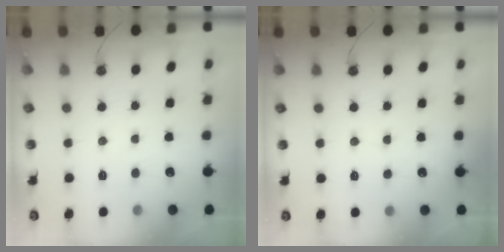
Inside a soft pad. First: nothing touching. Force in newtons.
{"total": 2.0, "press": 2.0, "slide": 0.2}